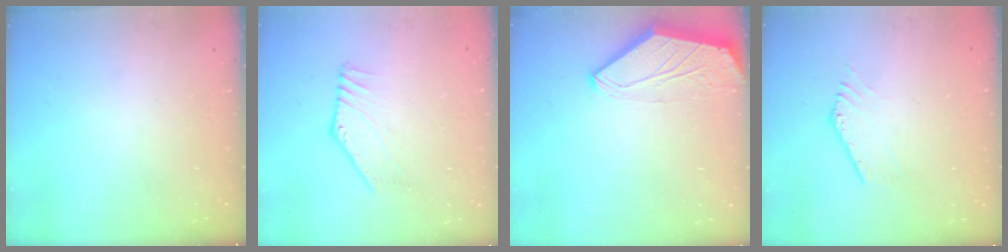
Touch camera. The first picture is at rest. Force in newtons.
{"total": 2.8, "press": 2.8, "slide": 0.1}
{"total": 0.0}
{"total": 0.0}